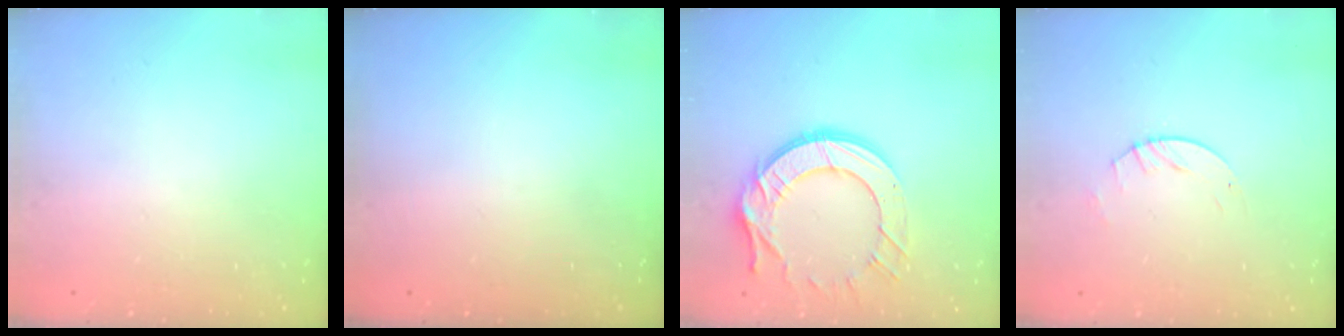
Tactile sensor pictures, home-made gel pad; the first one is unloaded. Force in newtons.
{"total": 0.0}
{"total": 14.7, "press": 14.6, "slide": 1.2}
{"total": 2.8, "press": 2.8, "slide": 0.4}